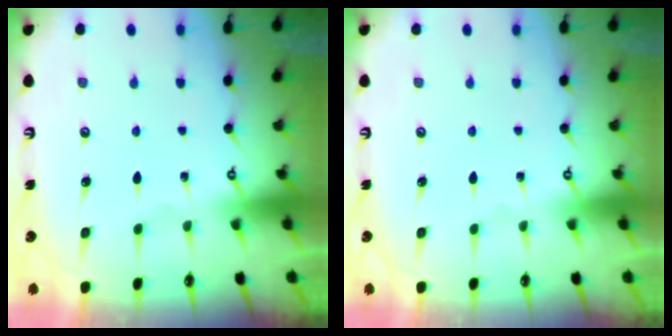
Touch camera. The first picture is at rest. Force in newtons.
{"total": 0.0}